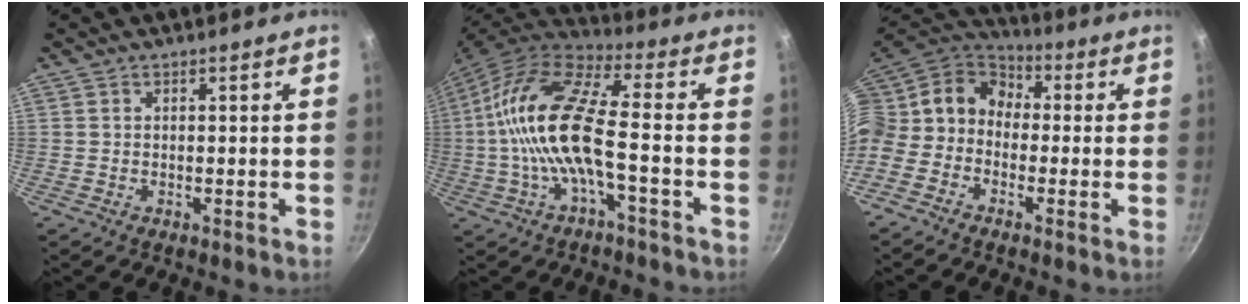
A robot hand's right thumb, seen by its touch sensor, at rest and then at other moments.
{"total": 16.9, "force": [-2.3, 5.6, 15.8], "torque": [-0.316, 0.036, -0.058]}
{"total": 16.6, "force": [-0.6, 13.6, 9.5], "torque": [-0.191, 0.057, -0.037]}